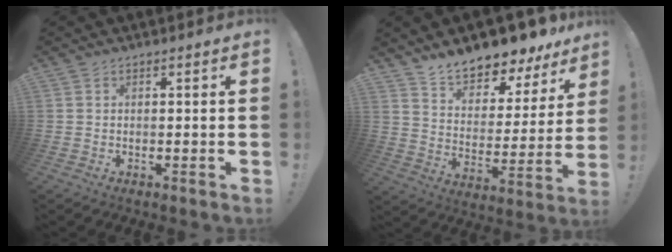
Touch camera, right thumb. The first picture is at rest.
{"total": 11.0, "force": [10.6, 2.3, 2.2], "torque": [-0.053, -0.100, 0.184]}